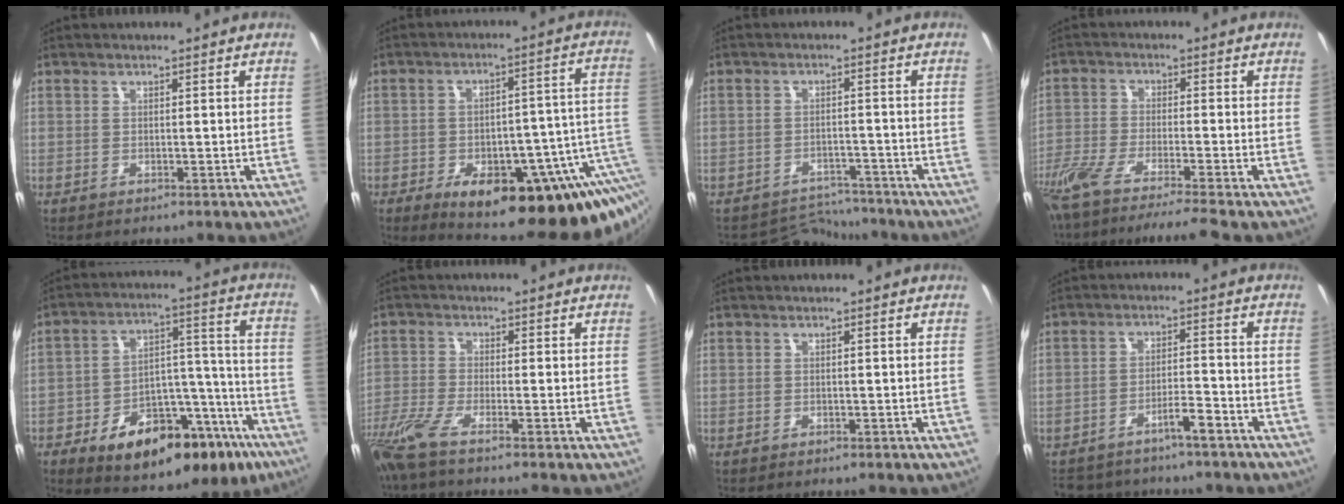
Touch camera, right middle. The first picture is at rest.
{"total": 24.8, "force": [-11.5, 10.0, 19.5], "torque": [-0.259, -0.013, -0.135]}
{"total": 5.6, "force": [-5.4, 1.3, -0.9], "torque": [0.004, 0.009, -0.085]}
{"total": 13.1, "force": [-11.1, -0.9, 6.9], "torque": [-0.143, -0.045, -0.194]}
{"total": 24.3, "force": [-14.9, 12.3, 14.7], "torque": [-0.231, 0.036, -0.198]}
{"total": 6.1, "force": [-4.8, -0.5, 3.8], "torque": [-0.096, -0.026, -0.099]}
{"total": 0.0}
{"total": 7.7, "force": [-6.6, 2.0, 3.5], "torque": [-0.064, 0.016, -0.096]}